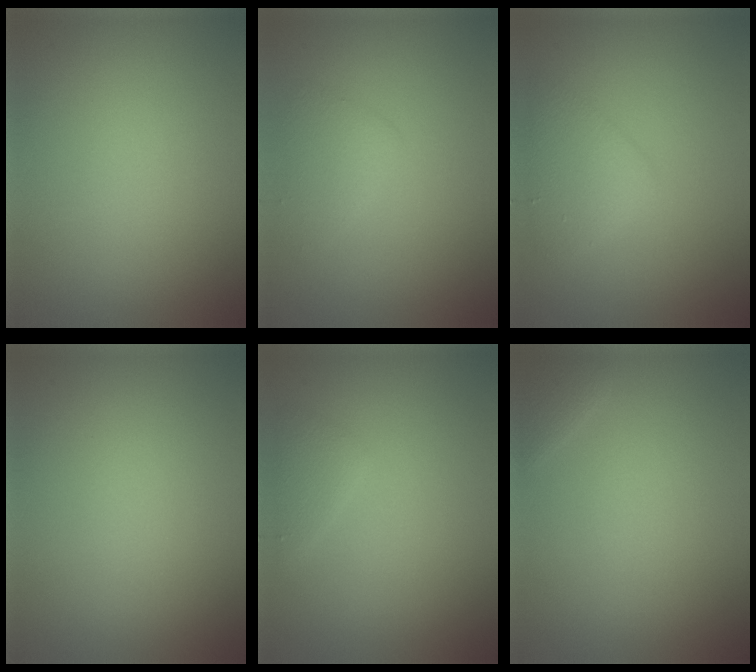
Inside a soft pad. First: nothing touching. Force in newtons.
{"total": 1.6, "press": 1.6, "slide": 0.1}
{"total": 2.6, "press": 2.6, "slide": 0.1}
{"total": 0.0}
{"total": 1.4, "press": 1.4, "slide": 0.0}
{"total": 0.7, "press": 0.7, "slide": 0.1}